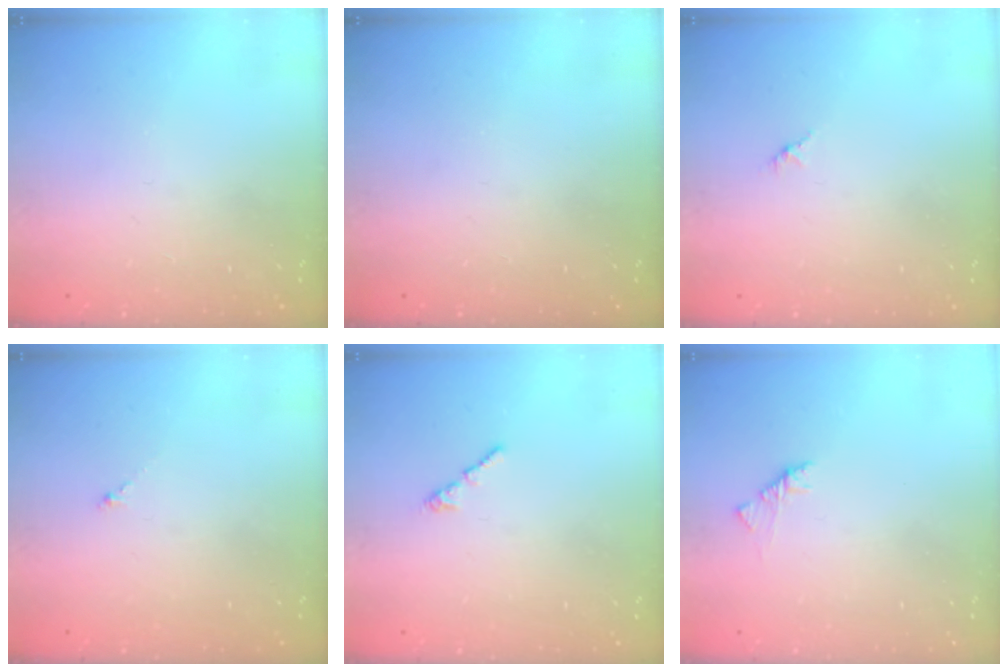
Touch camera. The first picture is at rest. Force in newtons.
{"total": 0.0}
{"total": 1.4, "press": 1.4, "slide": 0.4}
{"total": 0.0}
{"total": 0.7, "press": 0.6, "slide": 0.4}
{"total": 1.7, "press": 1.6, "slide": 0.5}